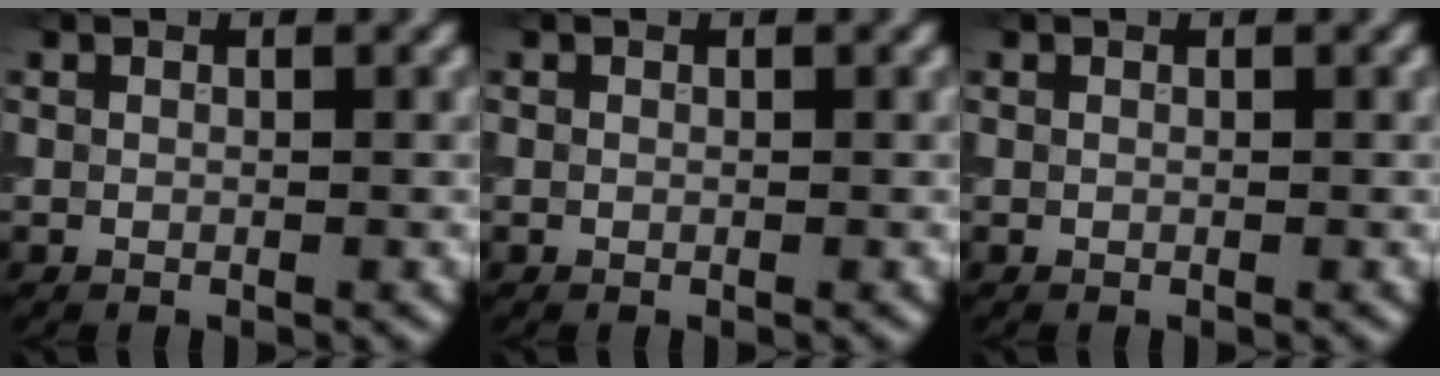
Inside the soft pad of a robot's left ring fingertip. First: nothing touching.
{"total": 0.0}
{"total": 0.0}